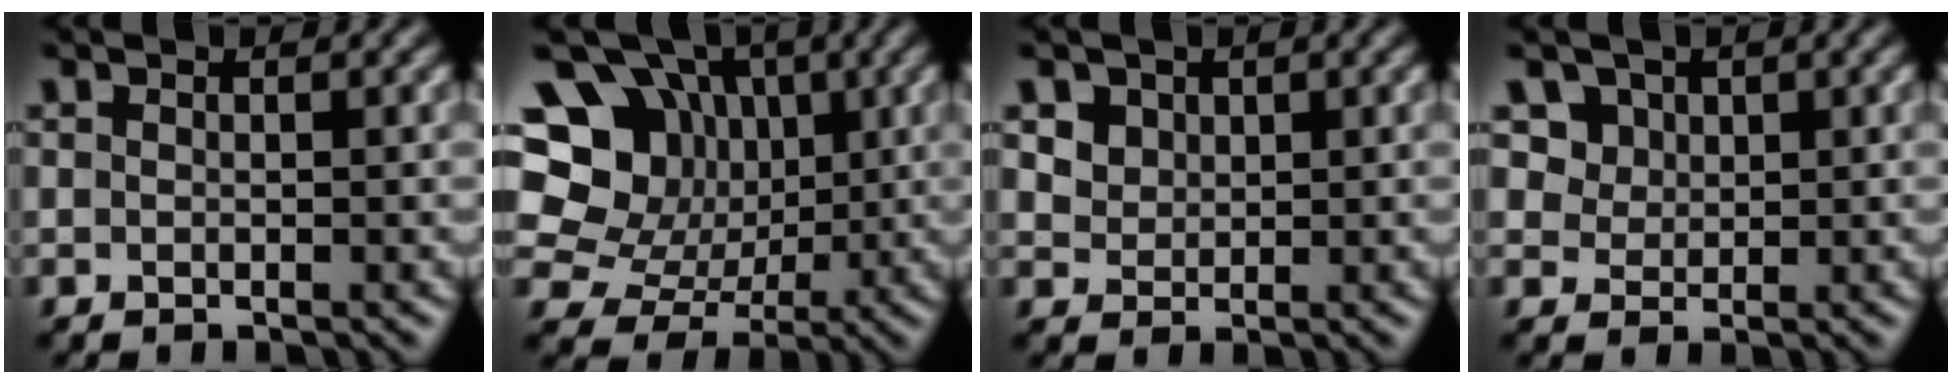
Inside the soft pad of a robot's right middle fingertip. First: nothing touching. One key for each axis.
{"total": 15.7, "fx": 5.0, "fy": 13.2, "fz": 6.9, "tx": -0.155, "ty": 0.038, "tz": 0.087}
{"total": 3.4, "fx": 2.0, "fy": 2.4, "fz": 1.4, "tx": -0.051, "ty": -0.001, "tz": 0.046}
{"total": 5.3, "fx": 2.9, "fy": 3.9, "fz": 2.1, "tx": -0.051, "ty": -0.003, "tz": 0.050}